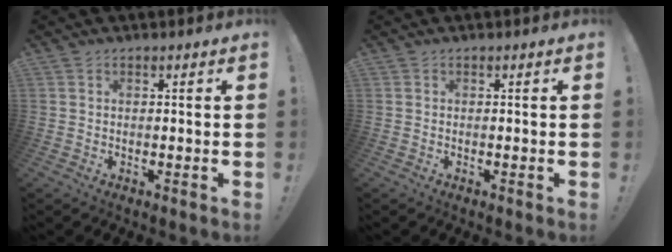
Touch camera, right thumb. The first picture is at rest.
{"total": 0.0}